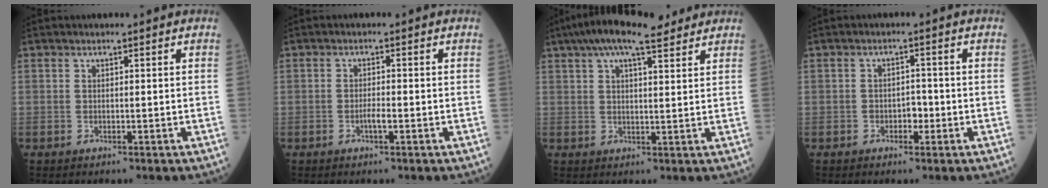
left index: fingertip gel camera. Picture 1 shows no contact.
{"total": 1.5, "force": [-0.6, 0.2, 1.3], "torque": [-0.026, 0.001, -0.012]}
{"total": 11.0, "force": [8.2, 2.7, 6.8], "torque": [-0.121, 0.040, 0.129]}
{"total": 2.1, "force": [-0.8, 1.3, 1.4], "torque": [-0.016, 0.006, -0.013]}